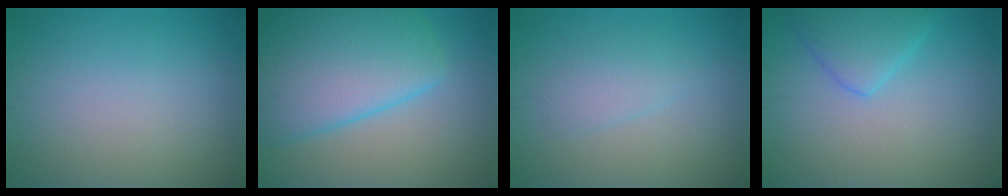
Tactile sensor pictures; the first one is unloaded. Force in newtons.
{"total": 9.1, "press": 9.1, "slide": 0.3}
{"total": 1.8, "press": 1.8, "slide": 0.1}
{"total": 3.2, "press": 3.2, "slide": 0.2}